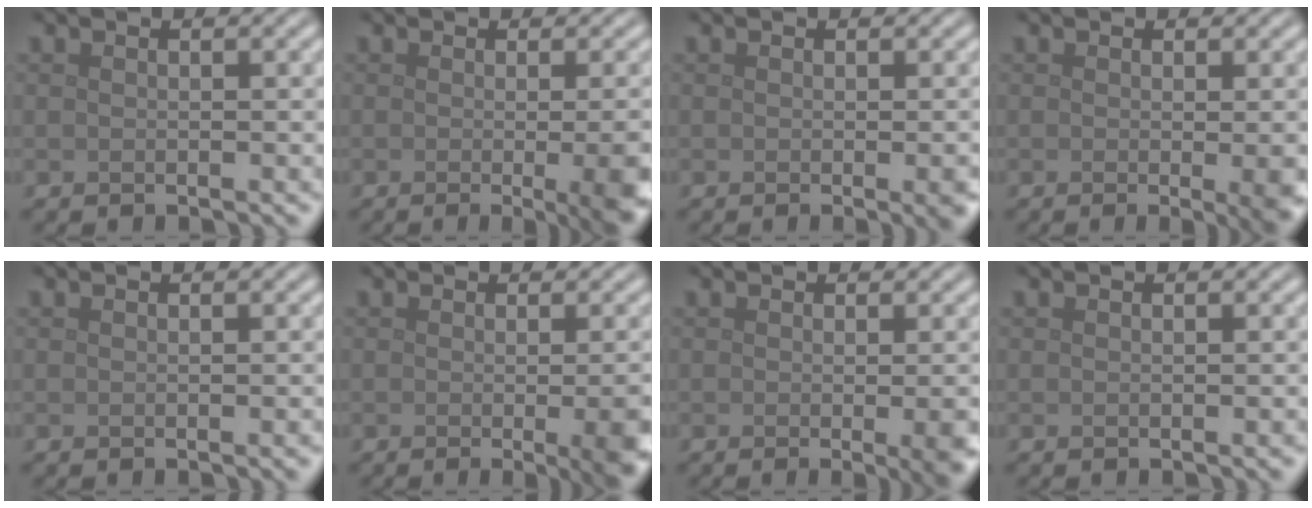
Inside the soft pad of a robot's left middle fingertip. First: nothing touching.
{"total": 7.6, "force": [-1.4, 2.9, 6.9], "torque": [-0.051, -0.009, -0.010]}
{"total": 2.1, "force": [-0.5, 0.5, 2.0], "torque": [-0.016, -0.002, -0.007]}
{"total": 3.4, "force": [-0.5, 0.9, 3.2], "torque": [-0.035, -0.008, -0.008]}
{"total": 0.9, "force": [-0.3, 0.2, 0.8], "torque": [-0.006, 0.000, -0.004]}
{"total": 6.8, "force": [-1.5, 2.6, 6.1], "torque": [-0.051, -0.012, -0.005]}
{"total": 4.4, "force": [-0.9, 1.4, 4.0], "torque": [-0.036, -0.006, -0.007]}
{"total": 0.6, "force": [-0.3, 0.1, 0.6], "torque": [-0.004, 0.001, -0.003]}